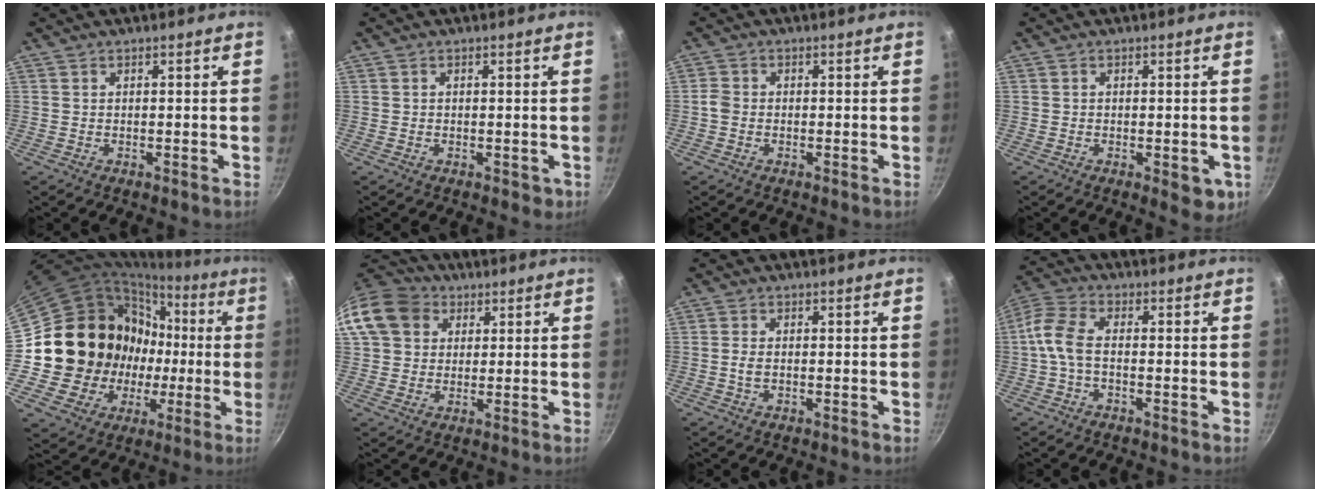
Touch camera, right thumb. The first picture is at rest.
{"total": 1.7, "force": [-0.3, 1.3, 0.9], "torque": [-0.009, 0.000, -0.002]}
{"total": 2.0, "force": [-0.6, 1.7, 1.0], "torque": [-0.021, 0.009, -0.016]}
{"total": 4.9, "force": [-1.5, 2.6, 3.9], "torque": [-0.037, 0.000, -0.017]}
{"total": 18.9, "force": [-0.3, 17.5, 7.1], "torque": [-0.094, 0.037, 0.013]}
{"total": 13.2, "force": [4.3, 10.8, 6.3], "torque": [-0.106, 0.020, 0.067]}
{"total": 2.0, "force": [-0.3, 1.1, 1.6], "torque": [-0.036, 0.004, -0.008]}
{"total": 6.7, "force": [-1.1, 3.5, 5.6], "torque": [-0.131, 0.025, -0.037]}